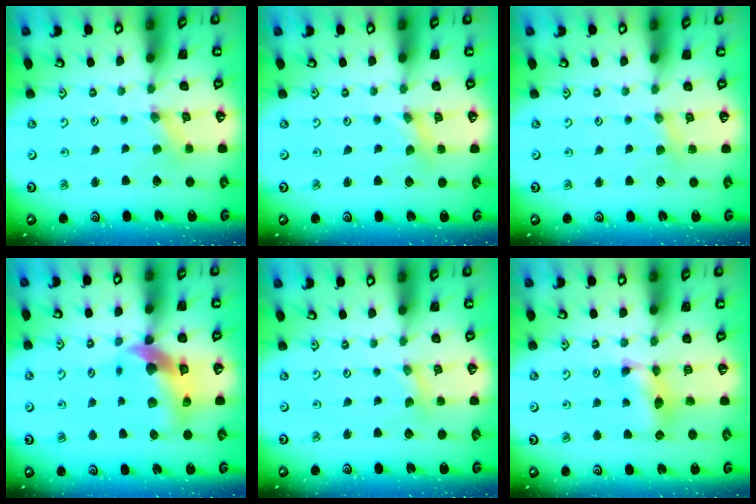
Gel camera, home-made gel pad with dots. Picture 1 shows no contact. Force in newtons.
{"total": 0.8, "press": 0.8, "slide": 0.1}
{"total": 2.6, "press": 2.6, "slide": 0.4}
{"total": 12.0, "press": 11.9, "slide": 1.9}
{"total": 1.2, "press": 1.2, "slide": 0.1}
{"total": 8.9, "press": 8.9, "slide": 0.2}